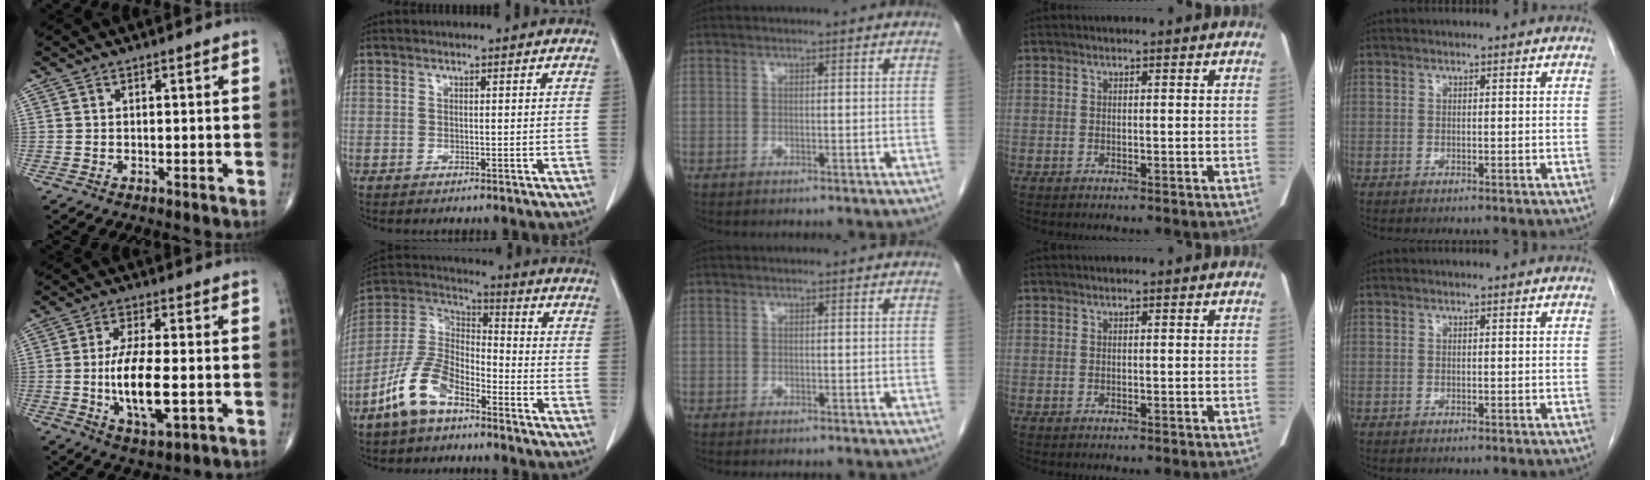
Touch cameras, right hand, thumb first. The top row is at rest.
{"thumb": {"total": 11.7, "force": [-1.7, 4.4, 10.8], "torque": [-0.201, -0.006, -0.026]}, "index": {"total": 11.2, "force": [-7.1, 5.0, 7.1], "torque": [-0.165, 0.007, -0.145]}}